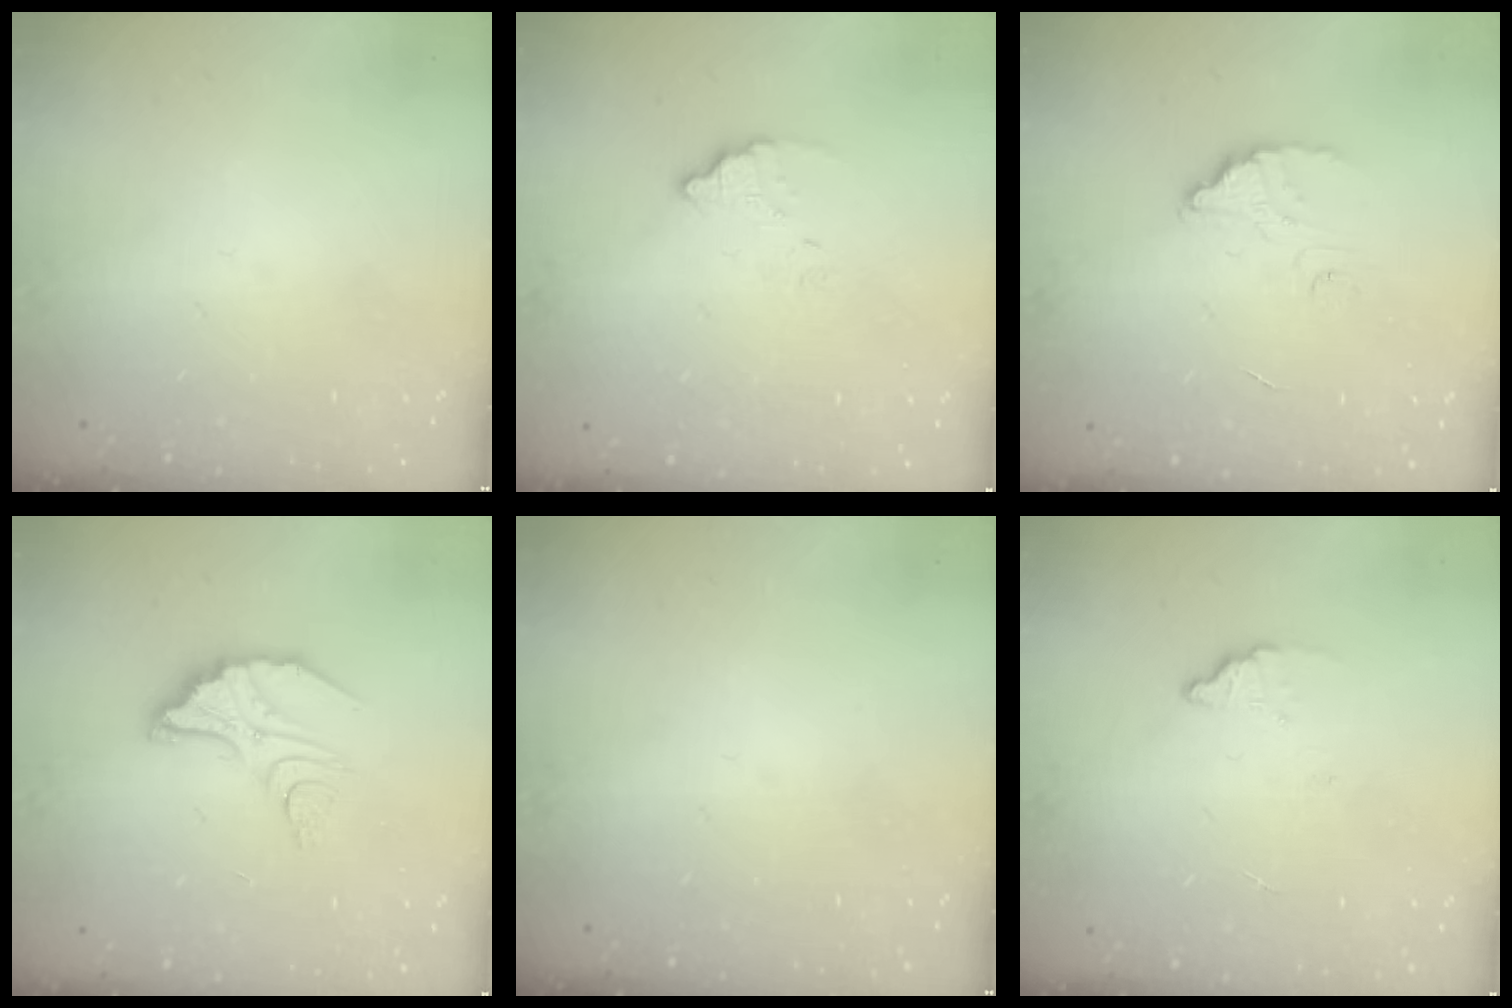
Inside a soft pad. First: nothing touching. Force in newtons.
{"total": 2.6, "press": 2.6, "slide": 0.0}
{"total": 3.0, "press": 3.0, "slide": 0.3}
{"total": 8.1, "press": 8.1, "slide": 0.7}
{"total": 0.0}
{"total": 2.4, "press": 2.4, "slide": 0.1}